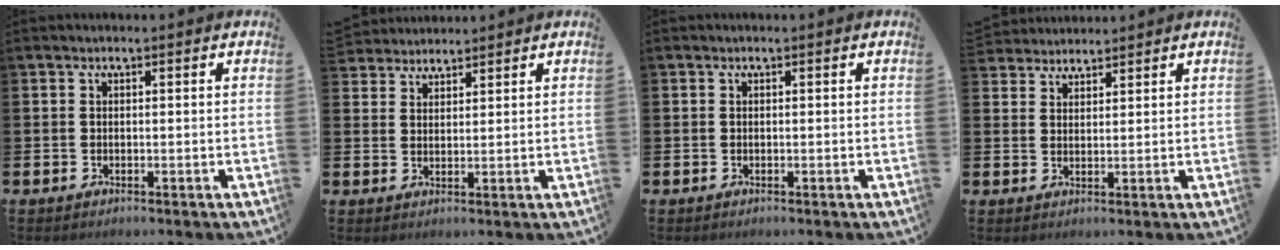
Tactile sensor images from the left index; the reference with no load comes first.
{"total": 3.2, "force": [3.1, 0.6, -0.5], "torque": [0.000, -0.012, 0.060]}
{"total": 0.0}
{"total": 3.1, "force": [3.1, 0.5, -0.4], "torque": [-0.001, -0.011, 0.058]}